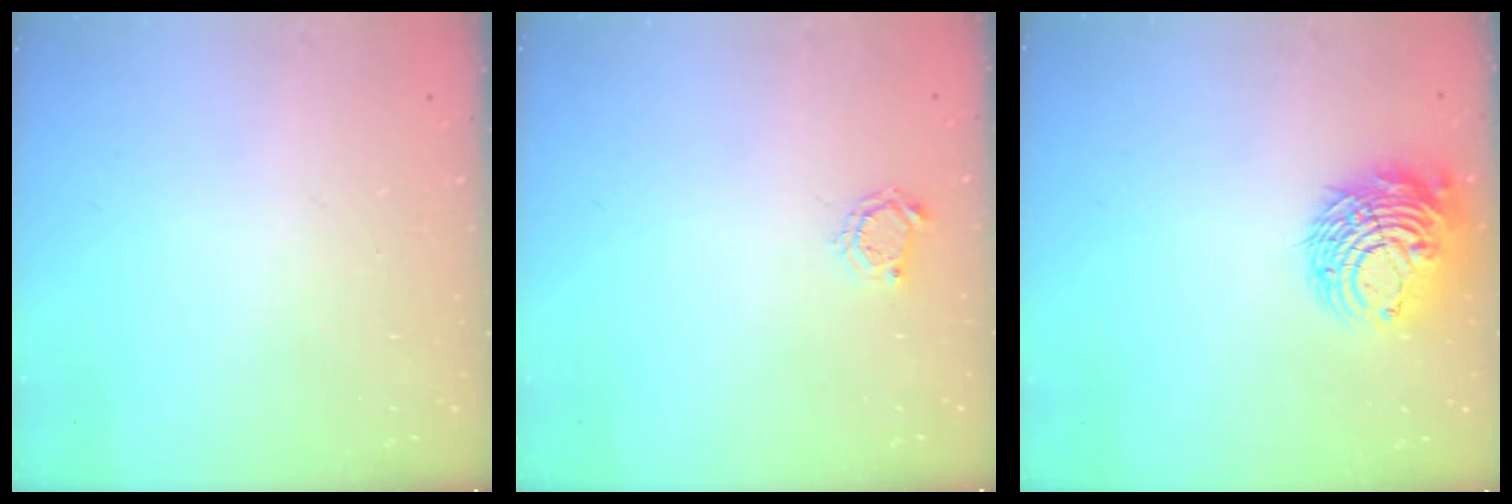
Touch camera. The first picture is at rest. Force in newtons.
{"total": 3.8, "press": 3.8, "slide": 0.4}
{"total": 10.7, "press": 10.6, "slide": 1.2}